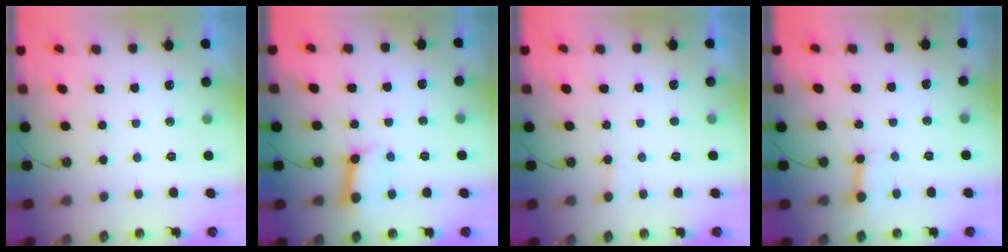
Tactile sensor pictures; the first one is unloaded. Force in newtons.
{"total": 10.6, "press": 10.5, "slide": 1.4}
{"total": 4.8, "press": 4.7, "slide": 0.8}
{"total": 3.5, "press": 3.5, "slide": 0.4}